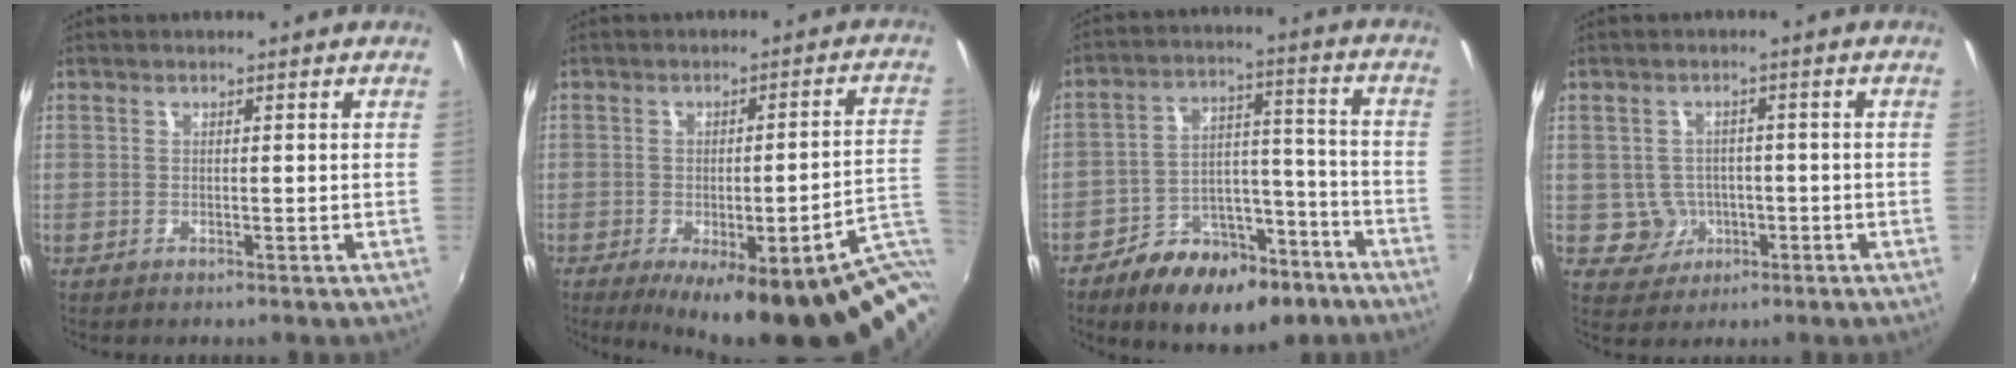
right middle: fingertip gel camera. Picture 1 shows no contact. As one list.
[{"total": 22.1, "force": [-10.8, 5.2, 18.6], "torque": [-0.221, -0.028, -0.122]}, {"total": 16.0, "force": [-10.4, 8.6, 8.4], "torque": [-0.146, 0.025, -0.146]}, {"total": 4.6, "force": [-1.2, 4.4, 0.7], "torque": [-0.026, 0.012, -0.006]}]